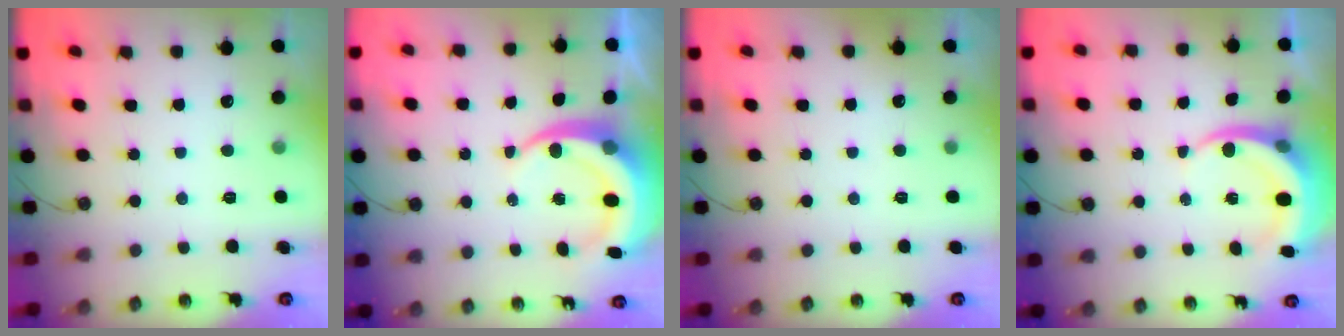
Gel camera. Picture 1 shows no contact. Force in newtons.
{"total": 9.2, "press": 9.1, "slide": 1.3}
{"total": 1.7, "press": 0.3, "slide": 1.7}
{"total": 6.3, "press": 6.3, "slide": 0.2}